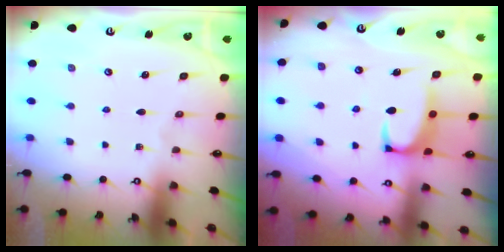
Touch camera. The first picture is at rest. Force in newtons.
{"total": 2.4, "press": 2.3, "slide": 0.8}